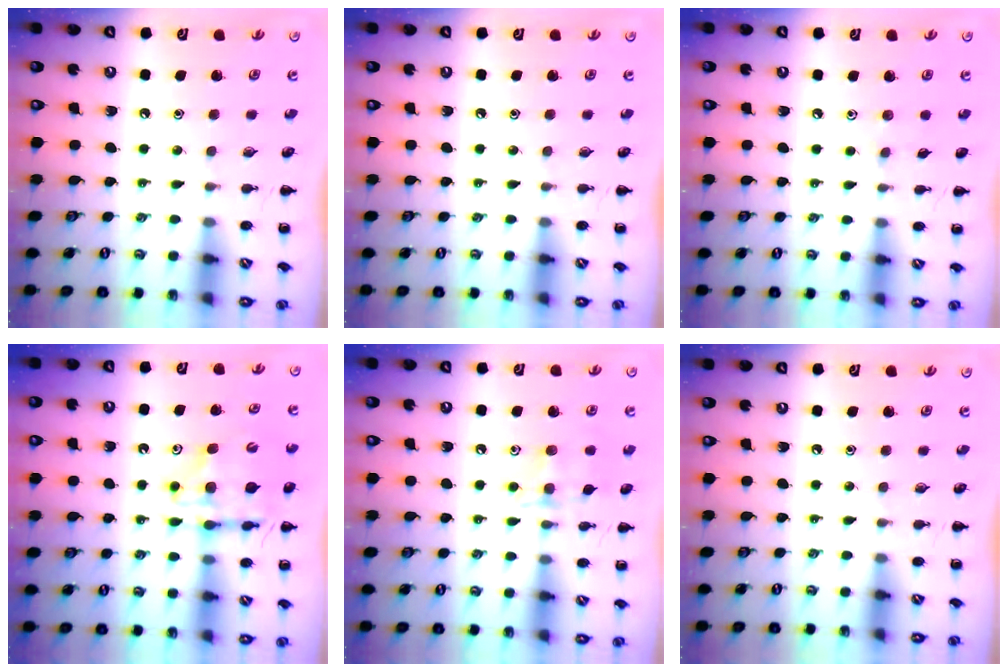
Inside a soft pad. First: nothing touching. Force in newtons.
{"total": 0.0}
{"total": 3.3, "press": 3.0, "slide": 1.4}
{"total": 12.9, "press": 12.3, "slide": 3.8}
{"total": 10.4, "press": 10.4, "slide": 0.5}
{"total": 0.0}